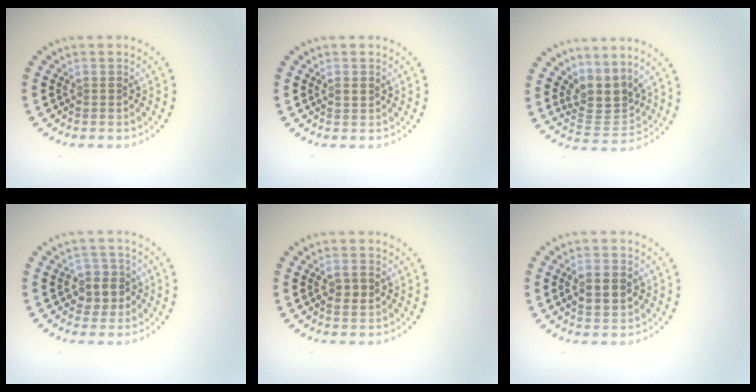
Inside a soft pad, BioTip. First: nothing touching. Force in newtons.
{"total": 1.4, "press": 1.4, "slide": 0.0}
{"total": 3.6, "press": 2.6, "slide": 2.4}
{"total": 2.8, "press": 2.7, "slide": 0.8}
{"total": 2.1, "press": 2.1, "slide": 0.3}
{"total": 4.3, "press": 4.3, "slide": 0.2}